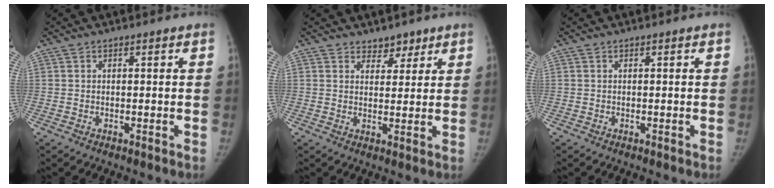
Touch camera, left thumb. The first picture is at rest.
{"total": 3.4, "force": [2.7, 2.0, 0.7], "torque": [0.015, -0.018, 0.039]}
{"total": 0.0}